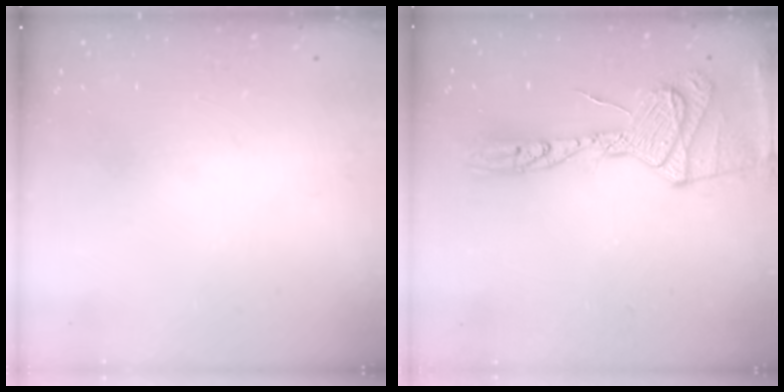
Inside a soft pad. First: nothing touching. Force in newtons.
{"total": 18.9, "press": 18.8, "slide": 1.9}